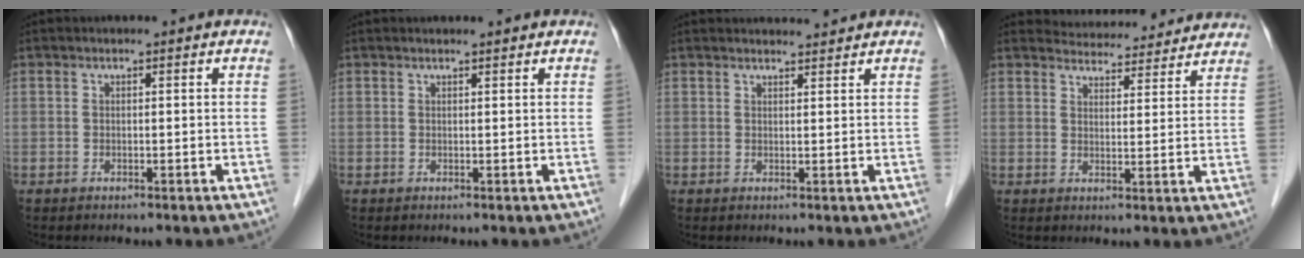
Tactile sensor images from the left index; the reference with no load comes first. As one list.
[{"total": 0.9, "force": [0.9, 0.1, 0.2], "torque": [-0.010, 0.004, 0.014]}, {"total": 6.3, "force": [6.3, 0.4, 0.8], "torque": [-0.010, 0.014, 0.073]}, {"total": 10.9, "force": [10.6, 2.4, 1.2], "torque": [-0.003, 0.014, 0.125]}]